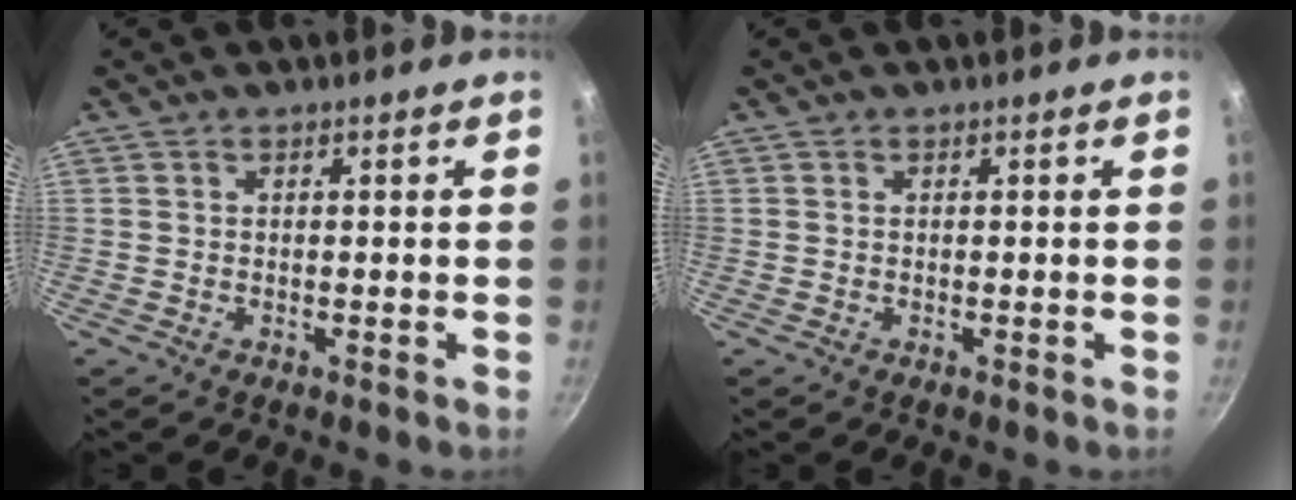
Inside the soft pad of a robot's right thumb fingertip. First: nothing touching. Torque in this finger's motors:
{"motor_torque": [0.12, 0.00, -0.26, -0.08, -0.01]}